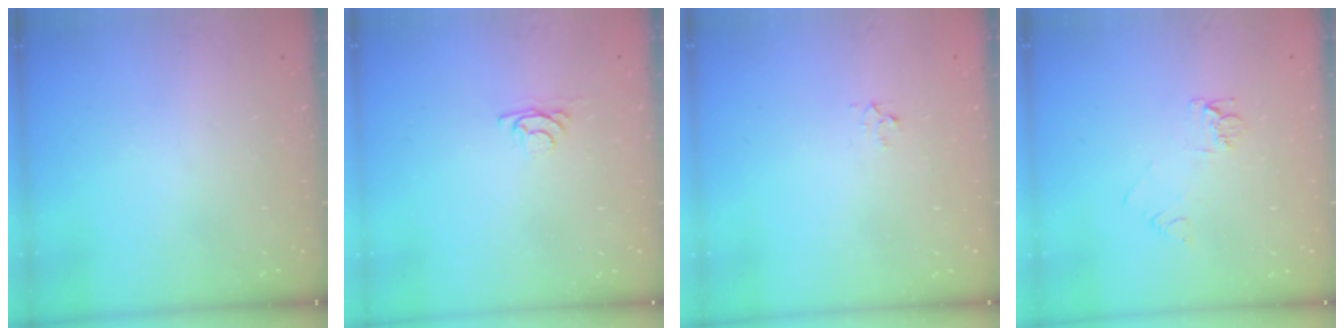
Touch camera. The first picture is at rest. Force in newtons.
{"total": 3.8, "press": 3.8, "slide": 0.4}
{"total": 2.3, "press": 2.3, "slide": 0.2}
{"total": 5.6, "press": 5.6, "slide": 0.5}